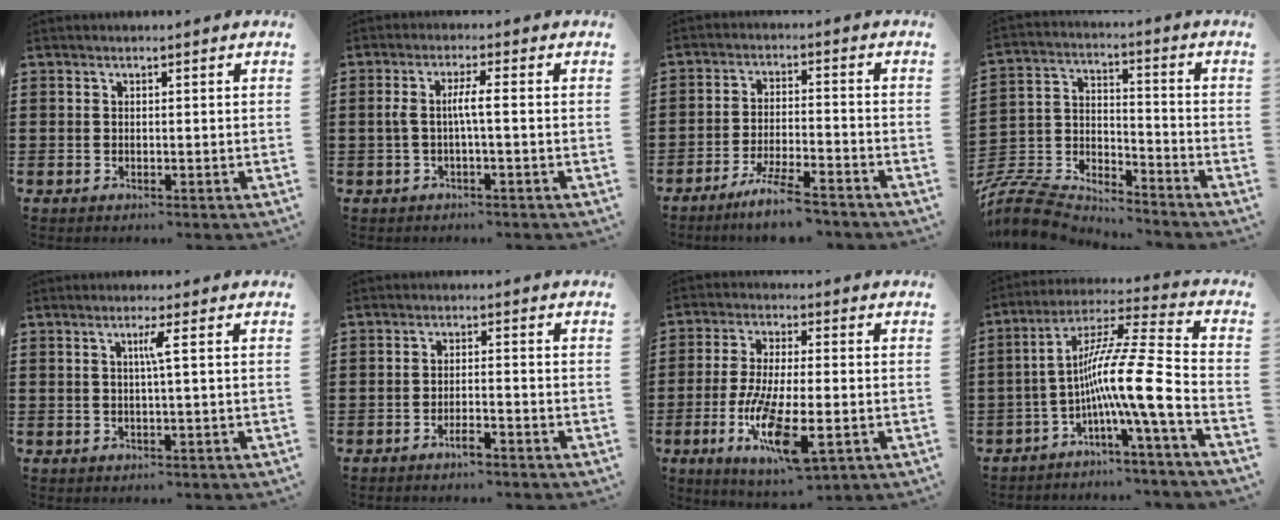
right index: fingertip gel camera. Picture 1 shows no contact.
{"total": 3.6, "force": [-0.3, 0.3, 3.6], "torque": [-0.076, -0.002, -0.012]}
{"total": 6.1, "force": [-5.3, 0.1, 3.1], "torque": [-0.063, -0.006, -0.101]}
{"total": 8.0, "force": [-7.7, 1.7, 1.5], "torque": [-0.054, -0.002, -0.160]}
{"total": 2.4, "force": [0.4, -0.5, 2.4], "torque": [-0.045, -0.004, 0.002]}
{"total": 2.6, "force": [-2.0, 0.1, 1.6], "torque": [-0.028, 0.002, -0.038]}
{"total": 13.0, "force": [-4.6, 3.6, 11.6], "torque": [-0.244, -0.014, -0.084]}
{"total": 13.2, "force": [-4.0, 0.4, 12.6], "torque": [-0.234, -0.022, -0.086]}